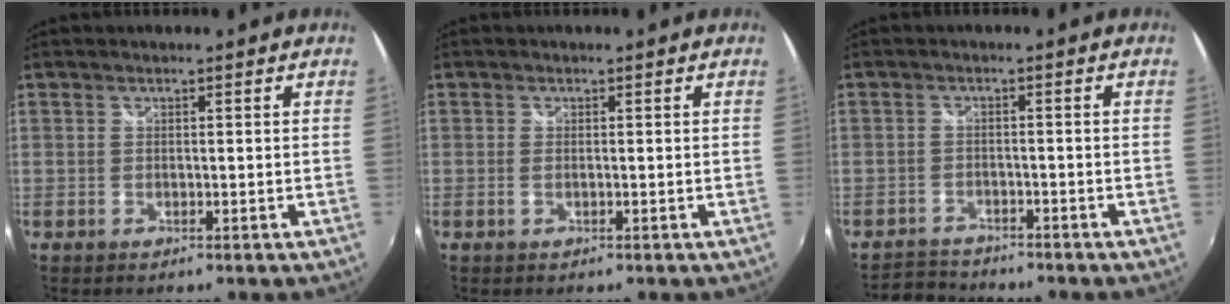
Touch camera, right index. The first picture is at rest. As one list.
[{"total": 0.7, "force": [-0.1, 0.3, 0.6], "torque": [-0.014, -0.001, -0.005]}, {"total": 4.9, "force": [-4.8, 1.3, 0.2], "torque": [-0.023, 0.001, -0.085]}]